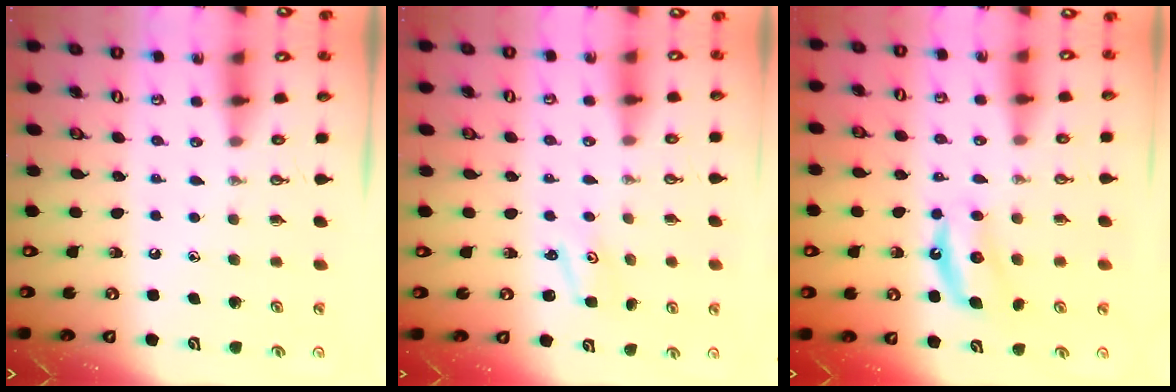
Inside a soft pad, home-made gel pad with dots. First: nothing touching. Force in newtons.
{"total": 1.5, "press": 1.5, "slide": 0.2}
{"total": 5.9, "press": 5.8, "slide": 0.7}